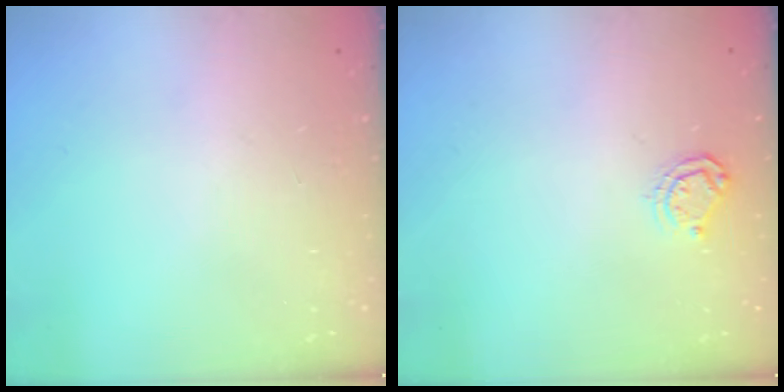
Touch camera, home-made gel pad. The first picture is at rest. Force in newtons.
{"total": 5.6, "press": 5.6, "slide": 0.5}